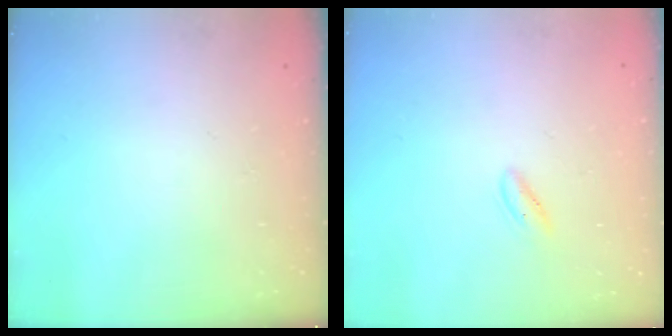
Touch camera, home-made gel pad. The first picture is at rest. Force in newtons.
{"total": 2.1, "press": 2.0, "slide": 0.7}